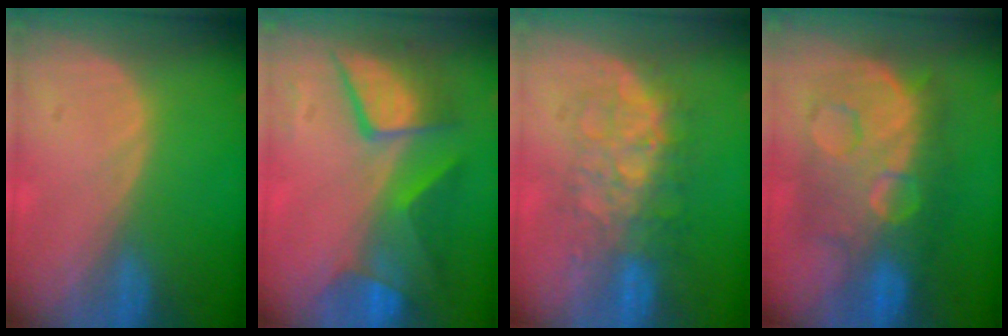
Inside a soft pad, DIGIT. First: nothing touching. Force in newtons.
{"total": 8.9, "press": 8.8, "slide": 0.7}
{"total": 8.0, "press": 8.0, "slide": 0.6}
{"total": 12.3, "press": 12.3, "slide": 1.3}